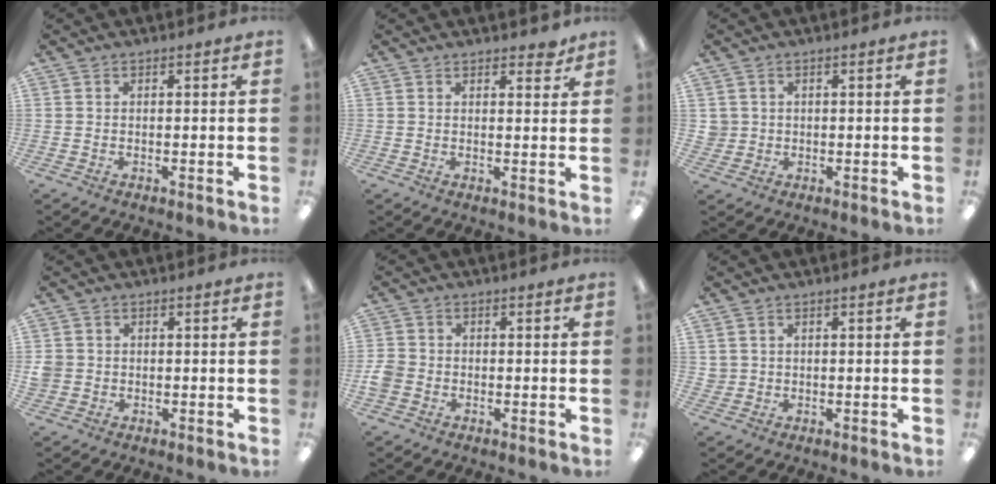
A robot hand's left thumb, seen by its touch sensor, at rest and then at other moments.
{"total": 2.7, "force": [2.3, 1.2, 0.9], "torque": [0.003, -0.012, 0.037]}
{"total": 2.5, "force": [0.5, 2.5, 0.1], "torque": [-0.008, 0.004, 0.008]}
{"total": 2.6, "force": [0.0, 2.5, 0.5], "torque": [-0.010, 0.004, -0.002]}
{"total": 3.6, "force": [-1.2, 3.0, 1.5], "torque": [-0.021, 0.011, -0.021]}
{"total": 1.8, "force": [0.6, 1.7, 0.2], "torque": [-0.008, 0.002, 0.010]}